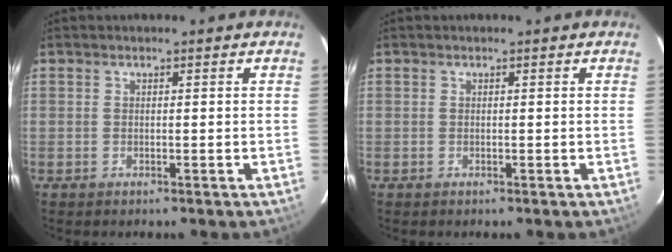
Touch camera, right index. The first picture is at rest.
{"total": 0.0}